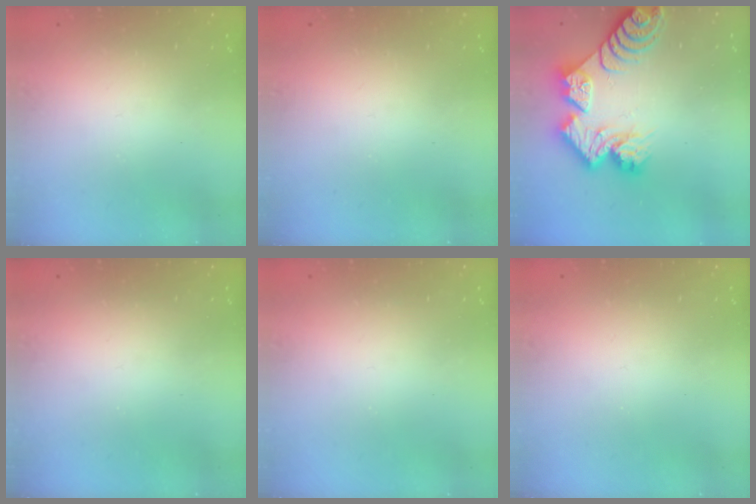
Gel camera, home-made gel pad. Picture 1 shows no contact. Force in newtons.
{"total": 0.0}
{"total": 15.0, "press": 14.9, "slide": 1.4}
{"total": 0.0}
{"total": 0.0}
{"total": 0.0}